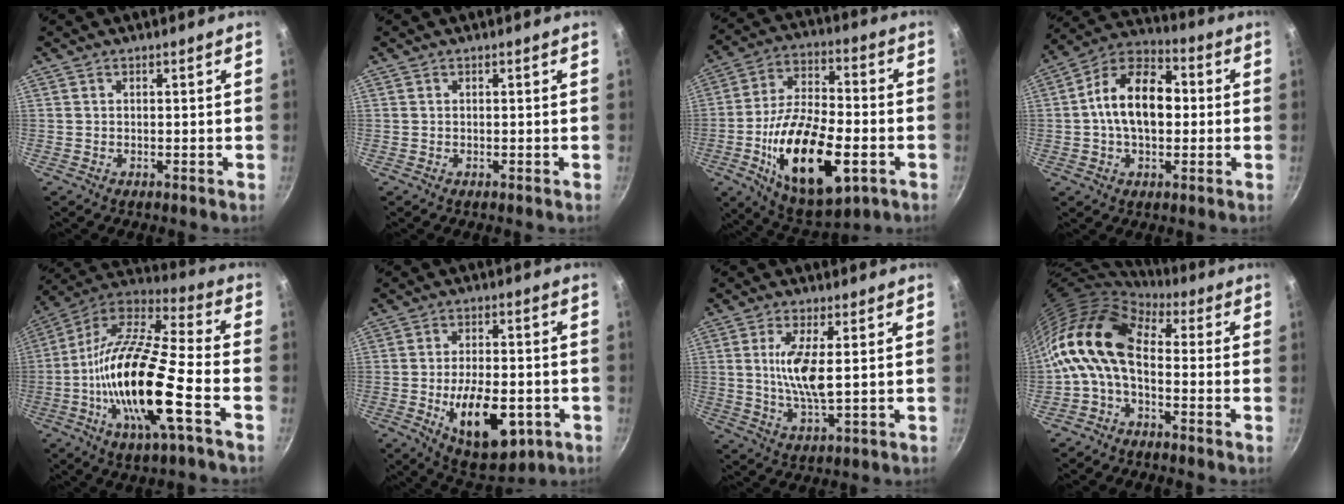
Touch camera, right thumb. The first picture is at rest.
{"total": 0.0}
{"total": 23.0, "force": [-6.8, 10.8, 19.1], "torque": [-0.317, 0.022, -0.109]}
{"total": 14.6, "force": [0.5, 9.3, 11.2], "torque": [-0.153, 0.034, -0.013]}
{"total": 22.6, "force": [-6.7, 5.7, 20.9], "torque": [-0.381, 0.029, -0.143]}
{"total": 15.4, "force": [-4.3, 7.8, 12.6], "torque": [-0.170, 0.005, -0.052]}
{"total": 8.1, "force": [1.3, 2.2, 7.7], "torque": [-0.156, -0.009, 0.029]}
{"total": 12.8, "force": [-1.2, 7.7, 10.2], "torque": [-0.180, 0.031, -0.042]}